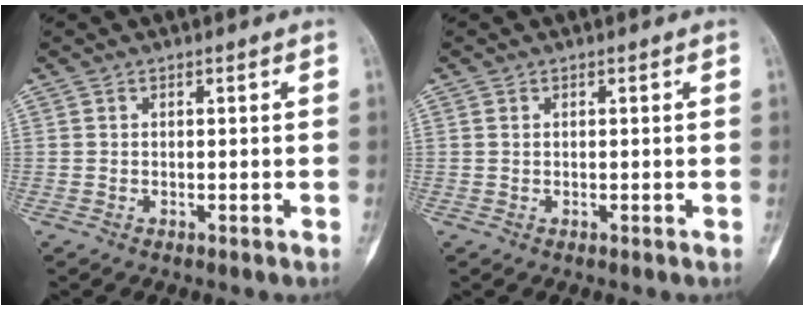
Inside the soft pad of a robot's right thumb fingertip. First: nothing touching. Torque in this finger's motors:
{"motor_torque": [-0.52, 0.21, 0.17, 0.02, 0.02]}